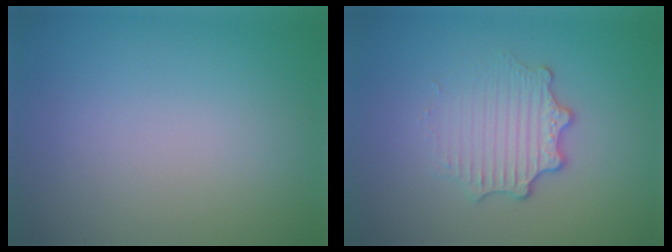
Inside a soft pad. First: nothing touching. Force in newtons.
{"total": 3.4, "press": 2.6, "slide": 2.2}